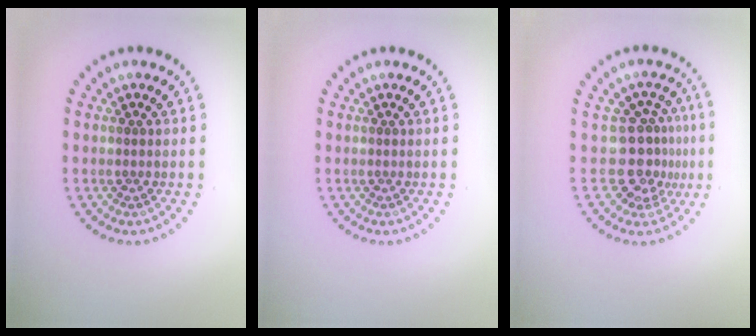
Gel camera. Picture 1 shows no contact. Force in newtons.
{"total": 0.0}
{"total": 3.6, "press": 2.6, "slide": 2.5}